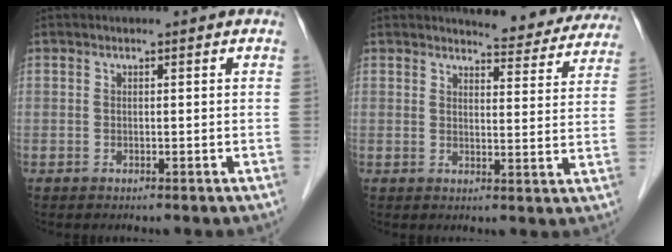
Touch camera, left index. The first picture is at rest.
{"total": 11.9, "force": [11.5, 2.3, 2.3], "torque": [-0.004, -0.034, 0.112]}